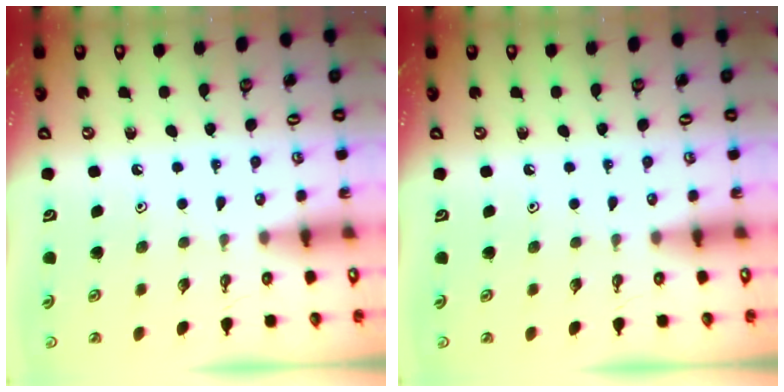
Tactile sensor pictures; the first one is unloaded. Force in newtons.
{"total": 0.0}